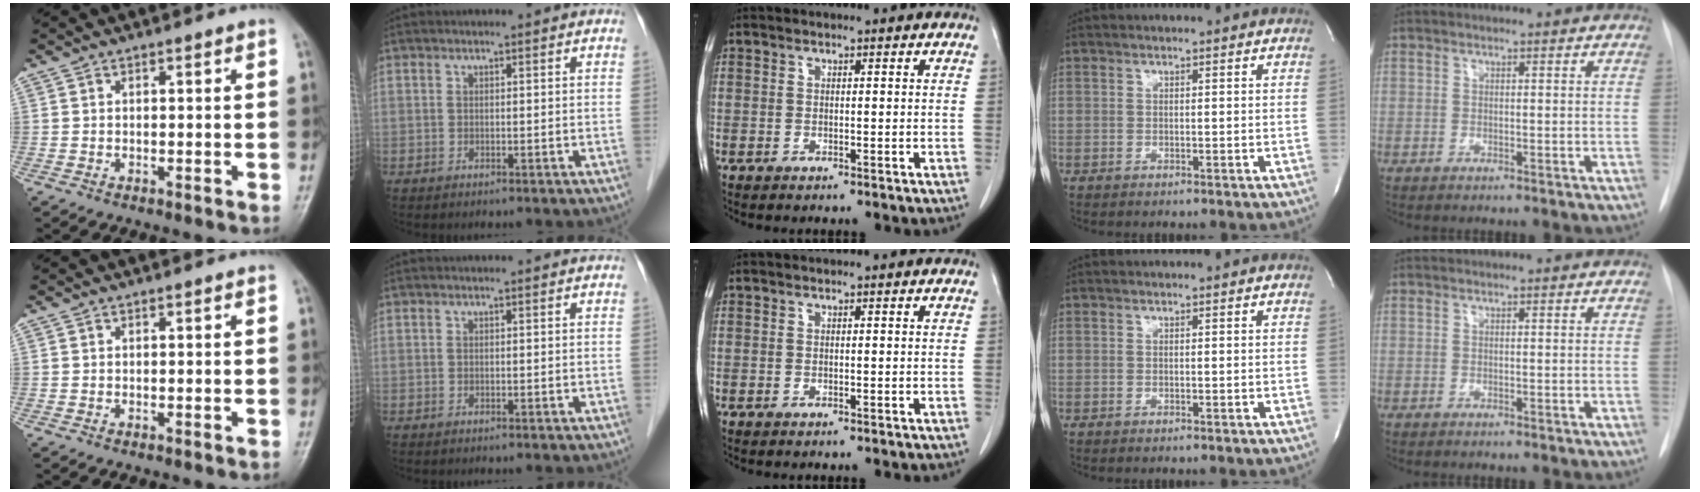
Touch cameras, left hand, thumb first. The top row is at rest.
{}